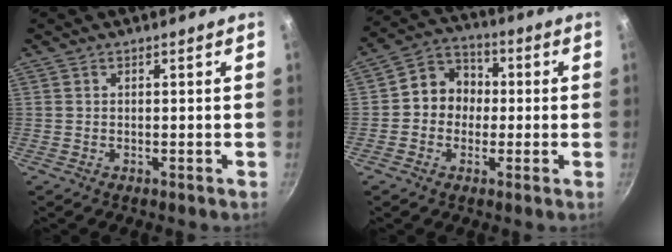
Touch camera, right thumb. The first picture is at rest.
{"total": 8.6, "force": [-0.2, 7.7, 3.9], "torque": [-0.024, 0.023, -0.023]}